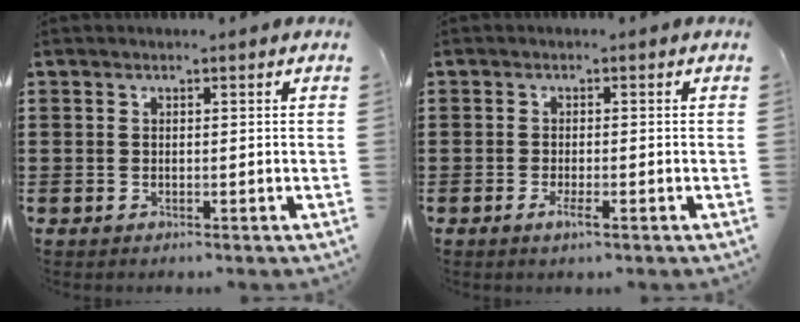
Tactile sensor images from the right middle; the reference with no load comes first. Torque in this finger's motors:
{"motor_torque": [0.92, 0.09, 0.08, 0.09]}